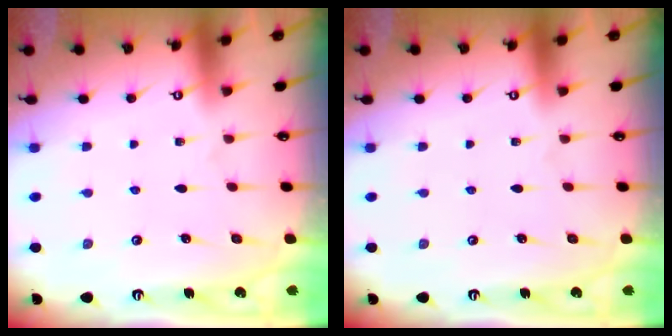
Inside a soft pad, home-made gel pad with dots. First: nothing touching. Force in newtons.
{"total": 0.0}